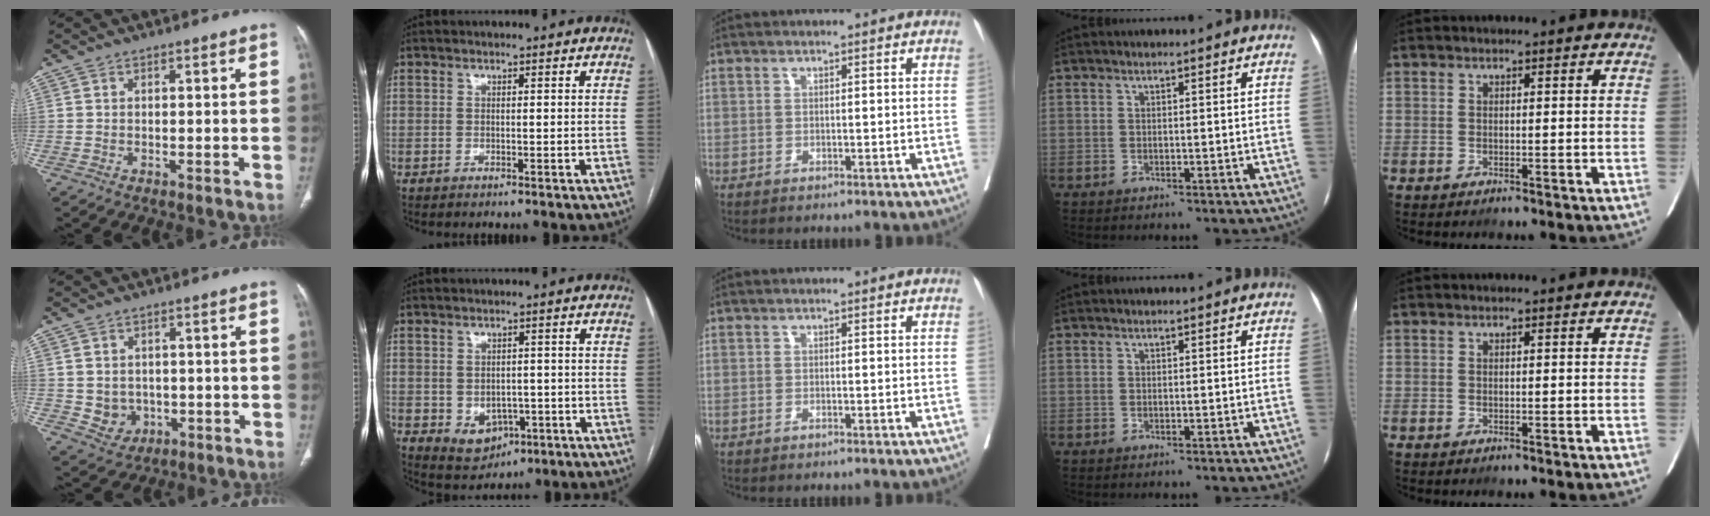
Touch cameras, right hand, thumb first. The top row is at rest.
{"thumb": {"total": 5.1, "force": [-0.5, 4.5, 2.2], "torque": [-0.017, 0.002, 0.007]}, "index": {"total": 5.6, "force": [-1.6, 4.3, 3.1], "torque": [-0.044, 0.006, -0.008]}}